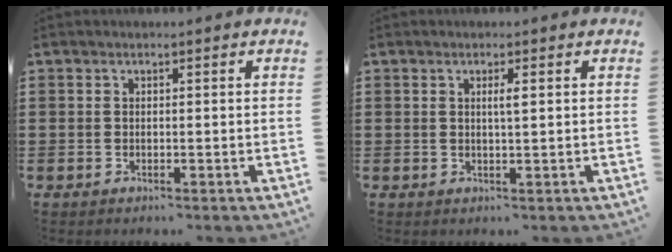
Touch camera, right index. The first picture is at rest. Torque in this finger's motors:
{"motor_torque": [0.10, -0.06, 0.00, 0.01]}